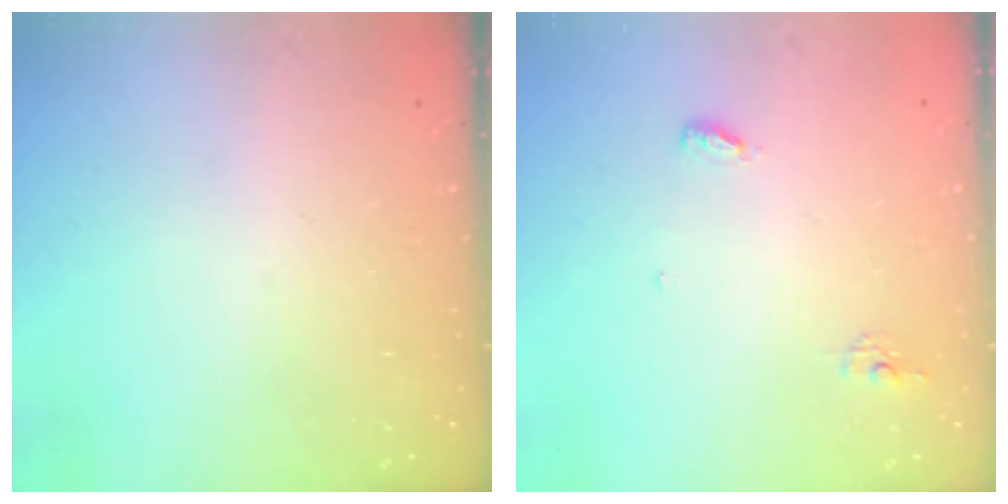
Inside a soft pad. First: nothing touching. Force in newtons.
{"total": 4.8, "press": 4.8, "slide": 0.3}